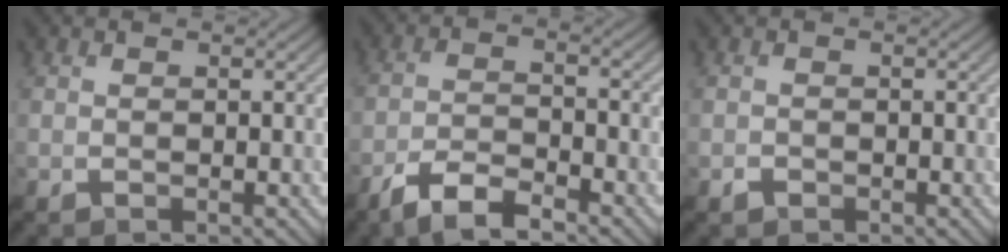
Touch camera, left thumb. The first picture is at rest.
{"total": 6.4, "force": [-4.6, 1.7, 4.0], "torque": [-0.082, 0.002, -0.093]}
{"total": 0.8, "force": [-0.4, 0.7, 0.1], "torque": [-0.002, 0.004, -0.010]}